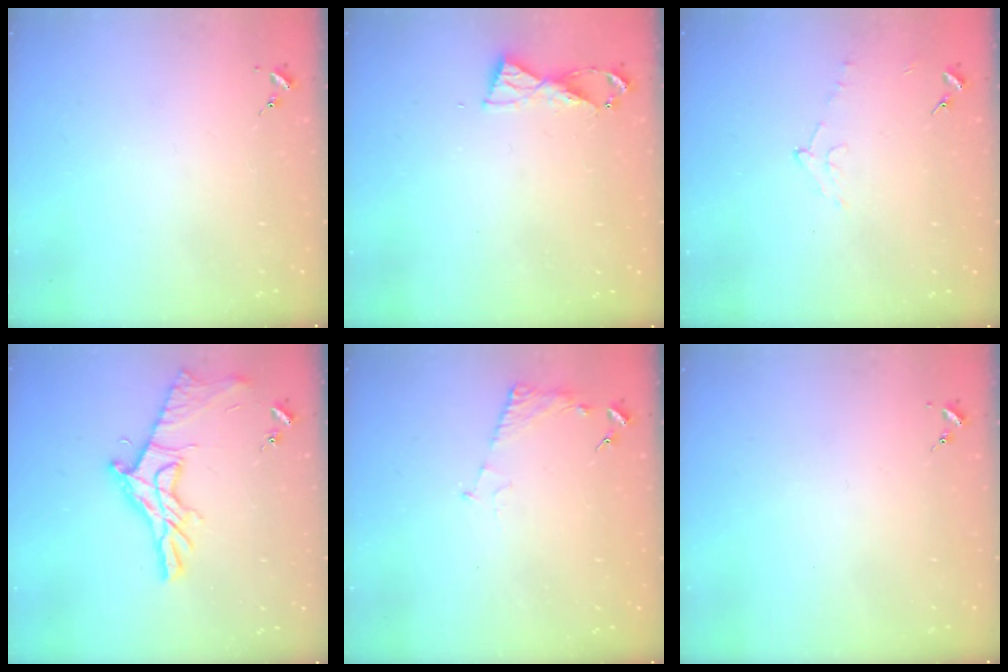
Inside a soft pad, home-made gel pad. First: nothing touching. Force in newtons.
{"total": 6.2, "press": 6.2, "slide": 0.7}
{"total": 4.9, "press": 4.8, "slide": 1.3}
{"total": 14.6, "press": 14.6, "slide": 0.4}
{"total": 5.1, "press": 5.1, "slide": 0.7}
{"total": 0.0}